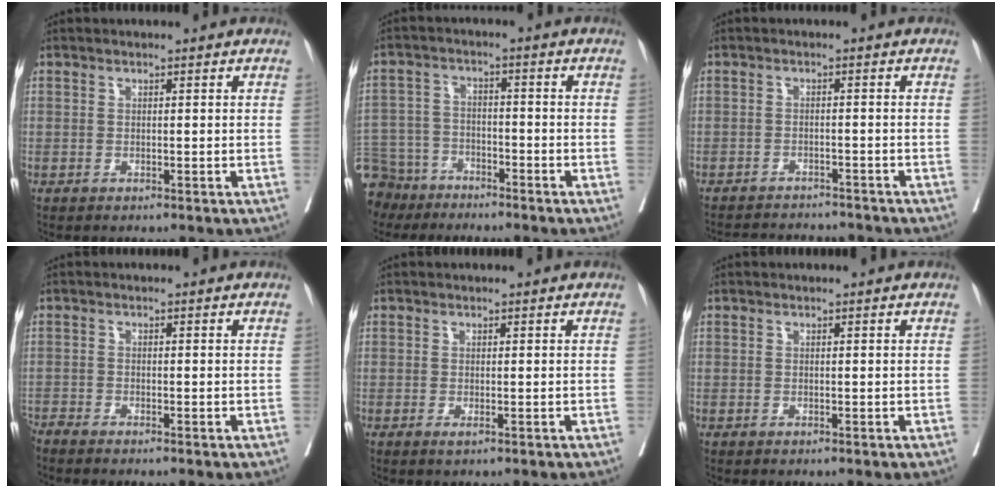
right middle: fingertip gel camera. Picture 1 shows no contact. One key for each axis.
{"total": 12.8, "fx": -10.2, "fy": 7.3, "fz": 2.7, "tx": -0.095, "ty": 0.000, "tz": -0.178}
{"total": 8.6, "fx": -8.3, "fy": 1.5, "fz": 1.8, "tx": -0.030, "ty": 0.002, "tz": -0.111}
{"total": 1.7, "fx": -1.6, "fy": -0.4, "fz": 0.3, "tx": -0.005, "ty": -0.003, "tz": -0.036}
{"total": 0.7, "fx": -0.3, "fy": 0.1, "fz": 0.6, "tx": -0.011, "ty": -0.003, "tz": -0.004}
{"total": 0.0}